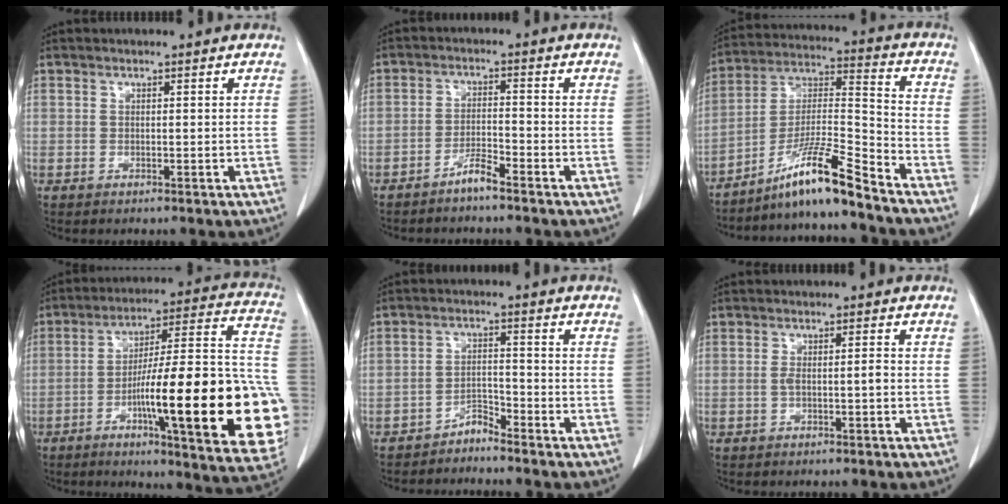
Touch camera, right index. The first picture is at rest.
{"total": 3.2, "force": [-2.9, 0.2, 1.3], "torque": [-0.022, -0.004, -0.056]}
{"total": 12.2, "force": [-9.6, -0.9, 7.4], "torque": [-0.138, 0.001, -0.174]}
{"total": 29.2, "force": [-7.3, 3.6, 28.1], "torque": [-0.308, 0.009, -0.107]}
{"total": 2.6, "force": [-2.6, 0.4, 0.1], "torque": [0.005, -0.005, -0.046]}
{"total": 2.0, "force": [-0.5, 0.2, 1.9], "torque": [-0.034, 0.001, -0.010]}